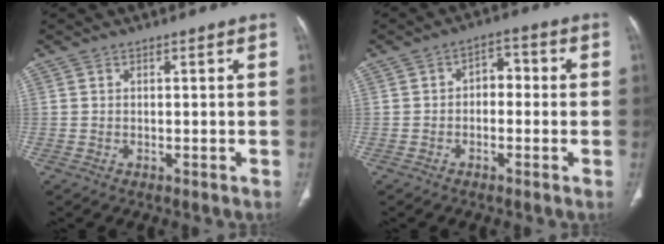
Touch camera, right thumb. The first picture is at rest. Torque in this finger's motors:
{"motor_torque": [0.22, -0.35, 0.40, 0.13, 0.03]}